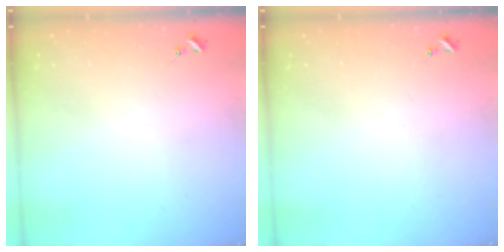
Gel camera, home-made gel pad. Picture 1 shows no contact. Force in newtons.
{"total": 0.0}